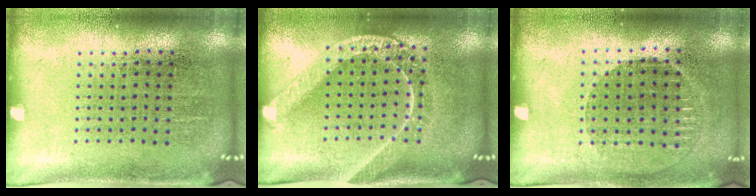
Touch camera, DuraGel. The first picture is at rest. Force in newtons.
{"total": 1.9, "press": 1.7, "slide": 0.9}
{"total": 0.9, "press": 0.9, "slide": 0.2}